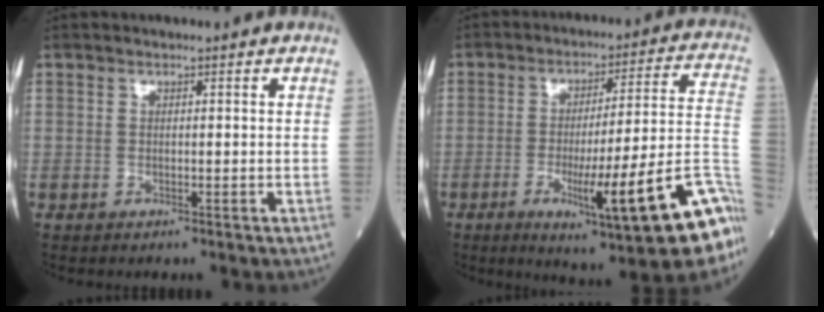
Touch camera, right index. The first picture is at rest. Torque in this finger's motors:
{"motor_torque": [1.61, -0.53, 0.47, 0.12]}